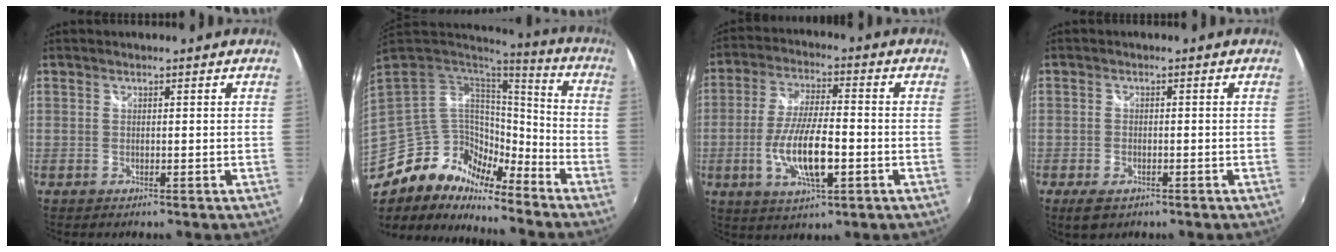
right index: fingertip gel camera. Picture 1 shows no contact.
{"total": 13.7, "force": [-10.8, 6.6, 5.3], "torque": [-0.099, 0.004, -0.213]}
{"total": 11.9, "force": [-3.4, 3.3, 10.9], "torque": [-0.217, -0.008, -0.062]}
{"total": 4.1, "force": [-2.7, 2.1, 2.2], "torque": [-0.056, -0.010, -0.047]}